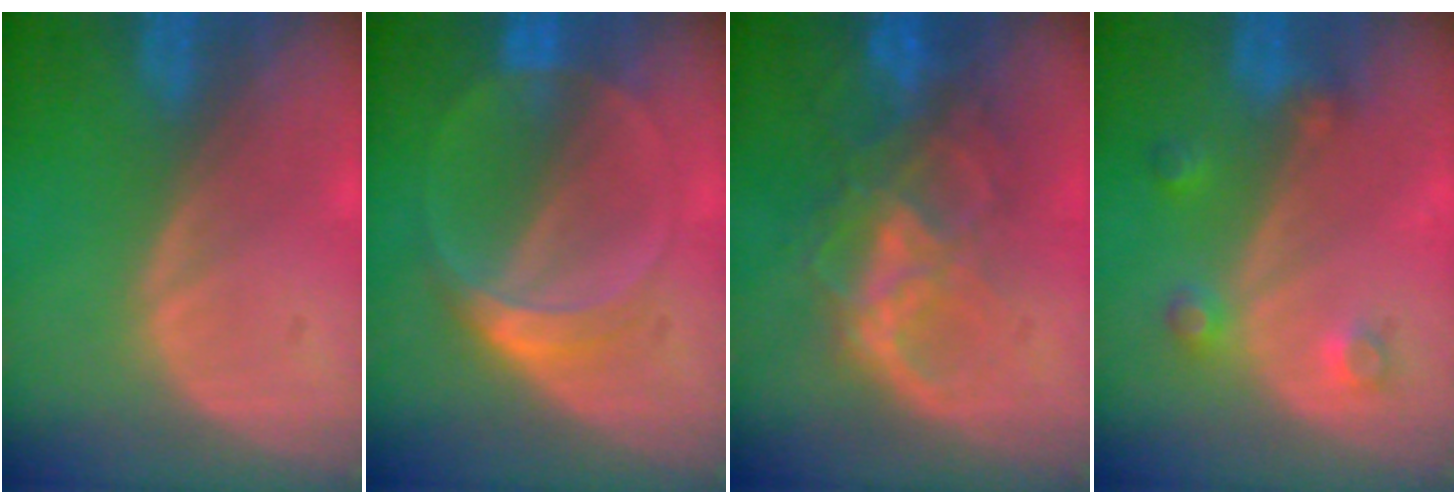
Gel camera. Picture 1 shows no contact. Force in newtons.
{"total": 5.1, "press": 4.7, "slide": 2.0}
{"total": 8.9, "press": 7.5, "slide": 4.7}
{"total": 3.6, "press": 3.3, "slide": 1.5}